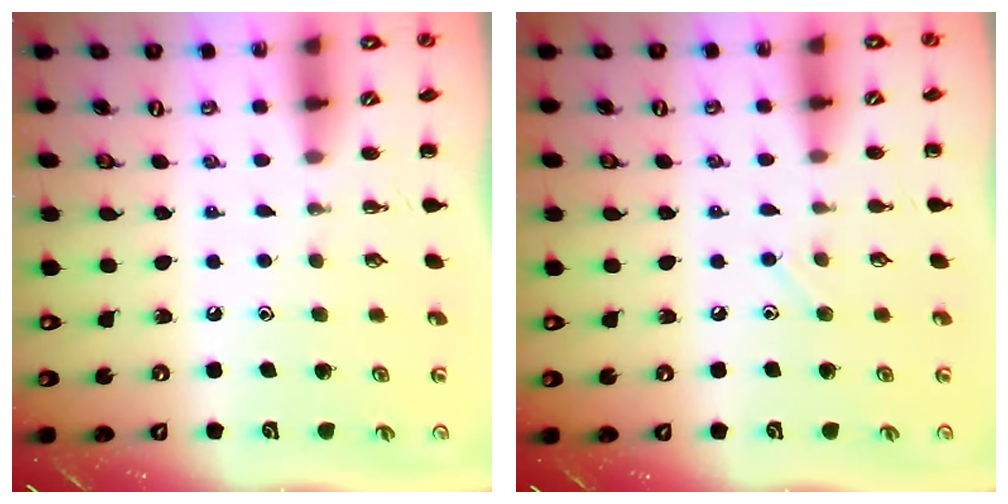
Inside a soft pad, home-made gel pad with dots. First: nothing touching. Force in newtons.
{"total": 6.1, "press": 5.8, "slide": 1.9}